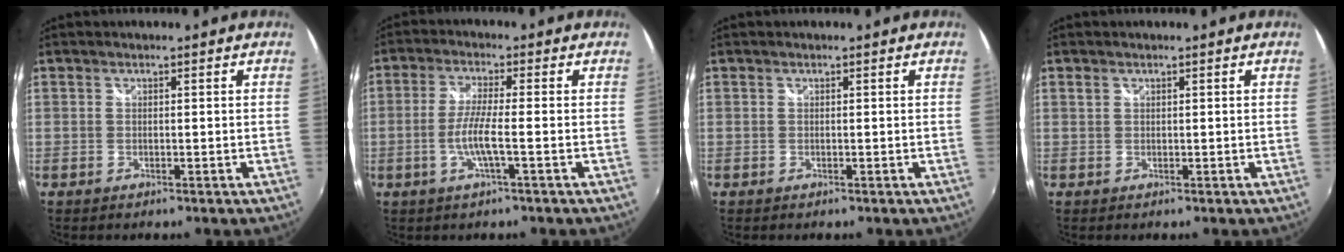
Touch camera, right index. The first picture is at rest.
{"total": 5.2, "force": [-1.6, -0.2, 4.9], "torque": [-0.105, -0.003, -0.033]}
{"total": 0.0}
{"total": 0.5, "force": [0.2, 0.5, 0.1], "torque": [-0.004, 0.002, 0.002]}